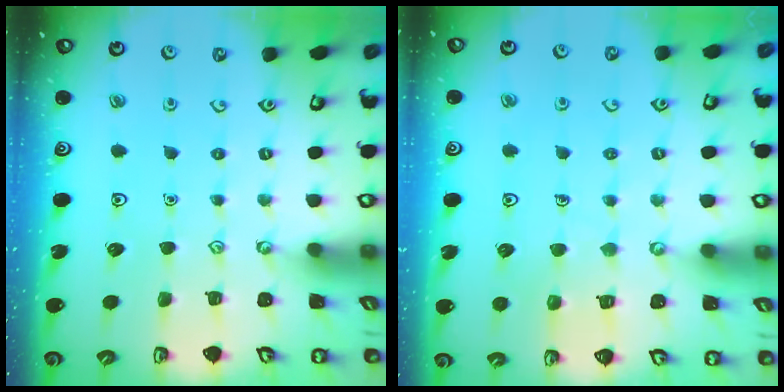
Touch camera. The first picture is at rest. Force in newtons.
{"total": 5.2, "press": 5.2, "slide": 0.4}